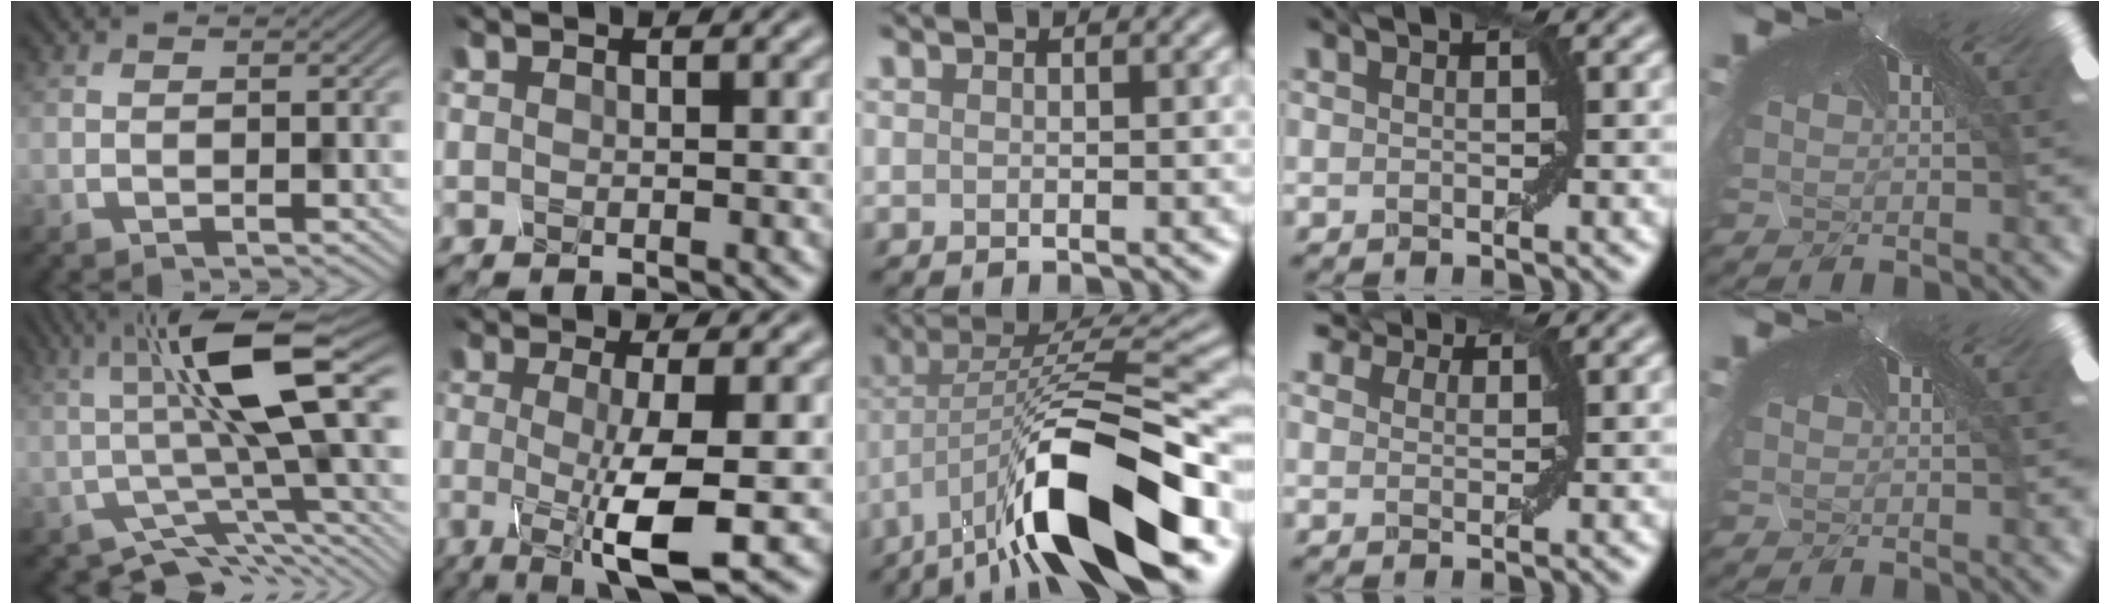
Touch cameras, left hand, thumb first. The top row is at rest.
{"thumb": {"total": 13.1, "force": [-0.4, 4.1, 12.4], "torque": [-0.209, 0.002, -0.012]}, "index": {"total": 7.2, "force": [-2.0, 1.3, 6.8], "torque": [-0.102, -0.009, -0.037]}, "middle": {"total": 14.1, "force": [-6.2, 4.9, 11.7], "torque": [-0.193, 0.003, -0.106]}, "ring": {"total": 5.0, "force": [4.0, 2.3, 1.9], "torque": [-0.049, 0.008, 0.062]}}